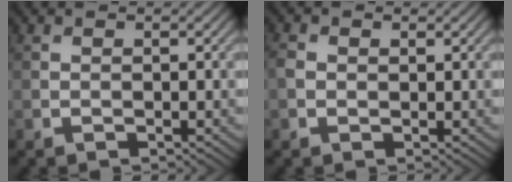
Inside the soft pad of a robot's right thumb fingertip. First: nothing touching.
{"total": 1.3, "force": [0.2, 1.0, 0.8], "torque": [-0.019, 0.001, 0.001]}